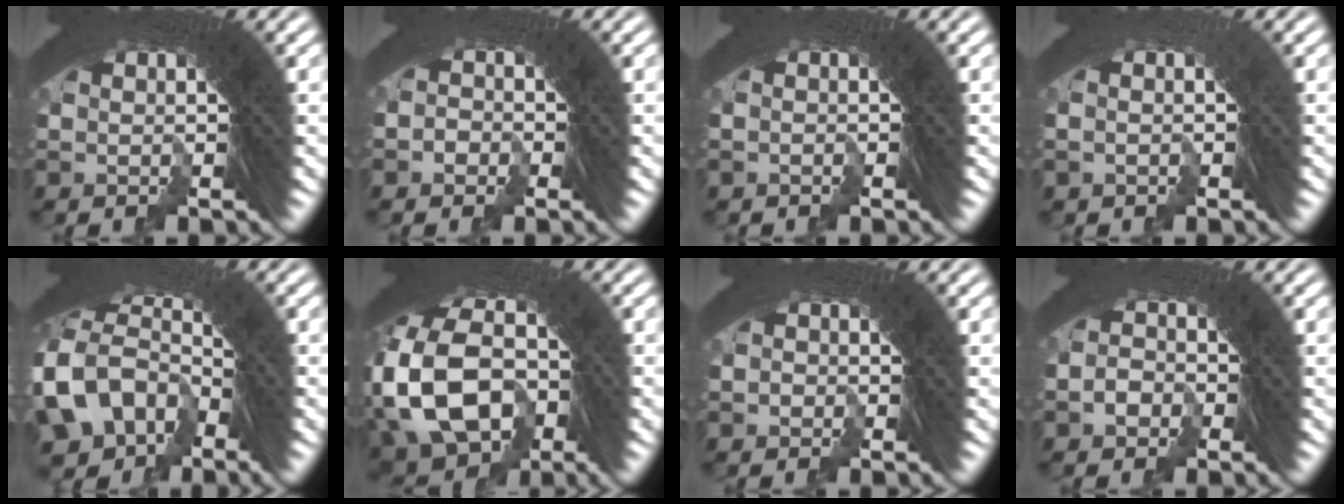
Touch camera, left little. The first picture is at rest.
{"total": 3.5, "force": [-2.8, 0.6, -1.9], "torque": [0.014, -0.027, -0.038]}
{"total": 1.2, "force": [-0.7, -0.3, -1.0], "torque": [0.019, -0.004, -0.009]}
{"total": 3.0, "force": [-1.6, -0.9, -2.4], "torque": [0.037, -0.008, -0.021]}
{"total": 9.2, "force": [-4.4, 7.6, 2.7], "torque": [-0.076, -0.043, -0.068]}
{"total": 13.6, "force": [-3.6, 10.9, 7.1], "torque": [-0.155, -0.047, -0.057]}
{"total": 2.5, "force": [-1.6, -0.4, -1.9], "torque": [0.029, -0.015, -0.018]}
{"total": 3.3, "force": [-2.7, 1.9, -0.6], "torque": [0.010, -0.010, -0.049]}